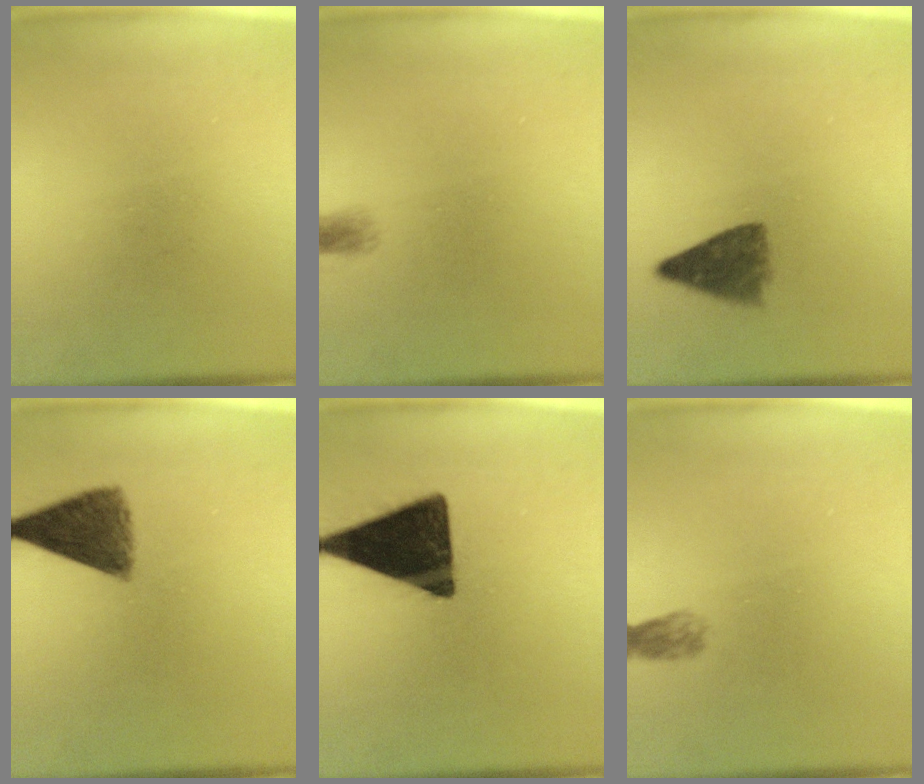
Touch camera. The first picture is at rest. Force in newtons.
{"total": 1.4}
{"total": 4.6}
{"total": 7.8}
{"total": 16.6}
{"total": 1.5}